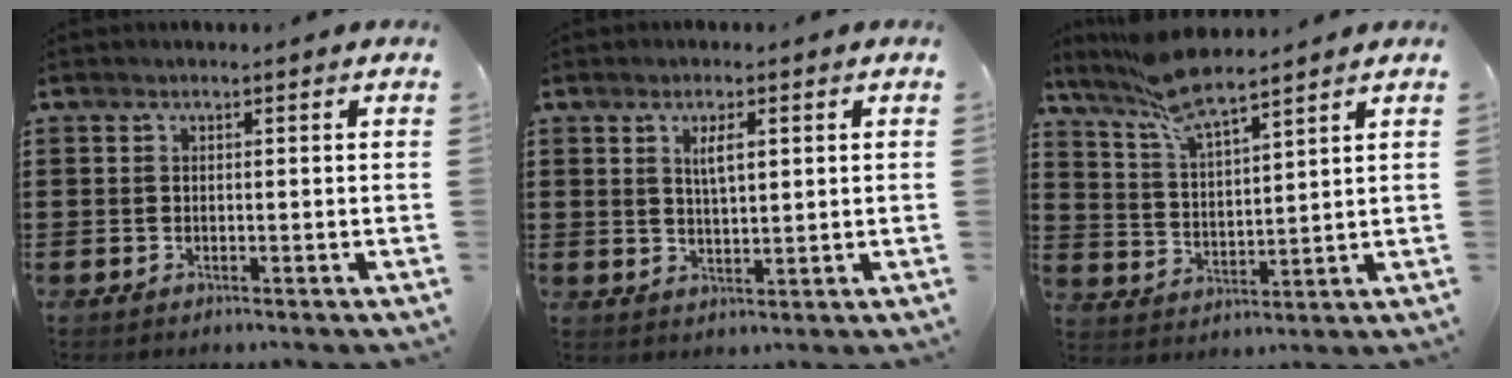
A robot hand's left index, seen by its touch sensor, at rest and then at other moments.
{"total": 3.4, "force": [1.3, 1.0, 3.0], "torque": [-0.053, 0.002, 0.018]}
{"total": 8.4, "force": [7.3, 1.5, 4.0], "torque": [-0.101, -0.023, 0.133]}